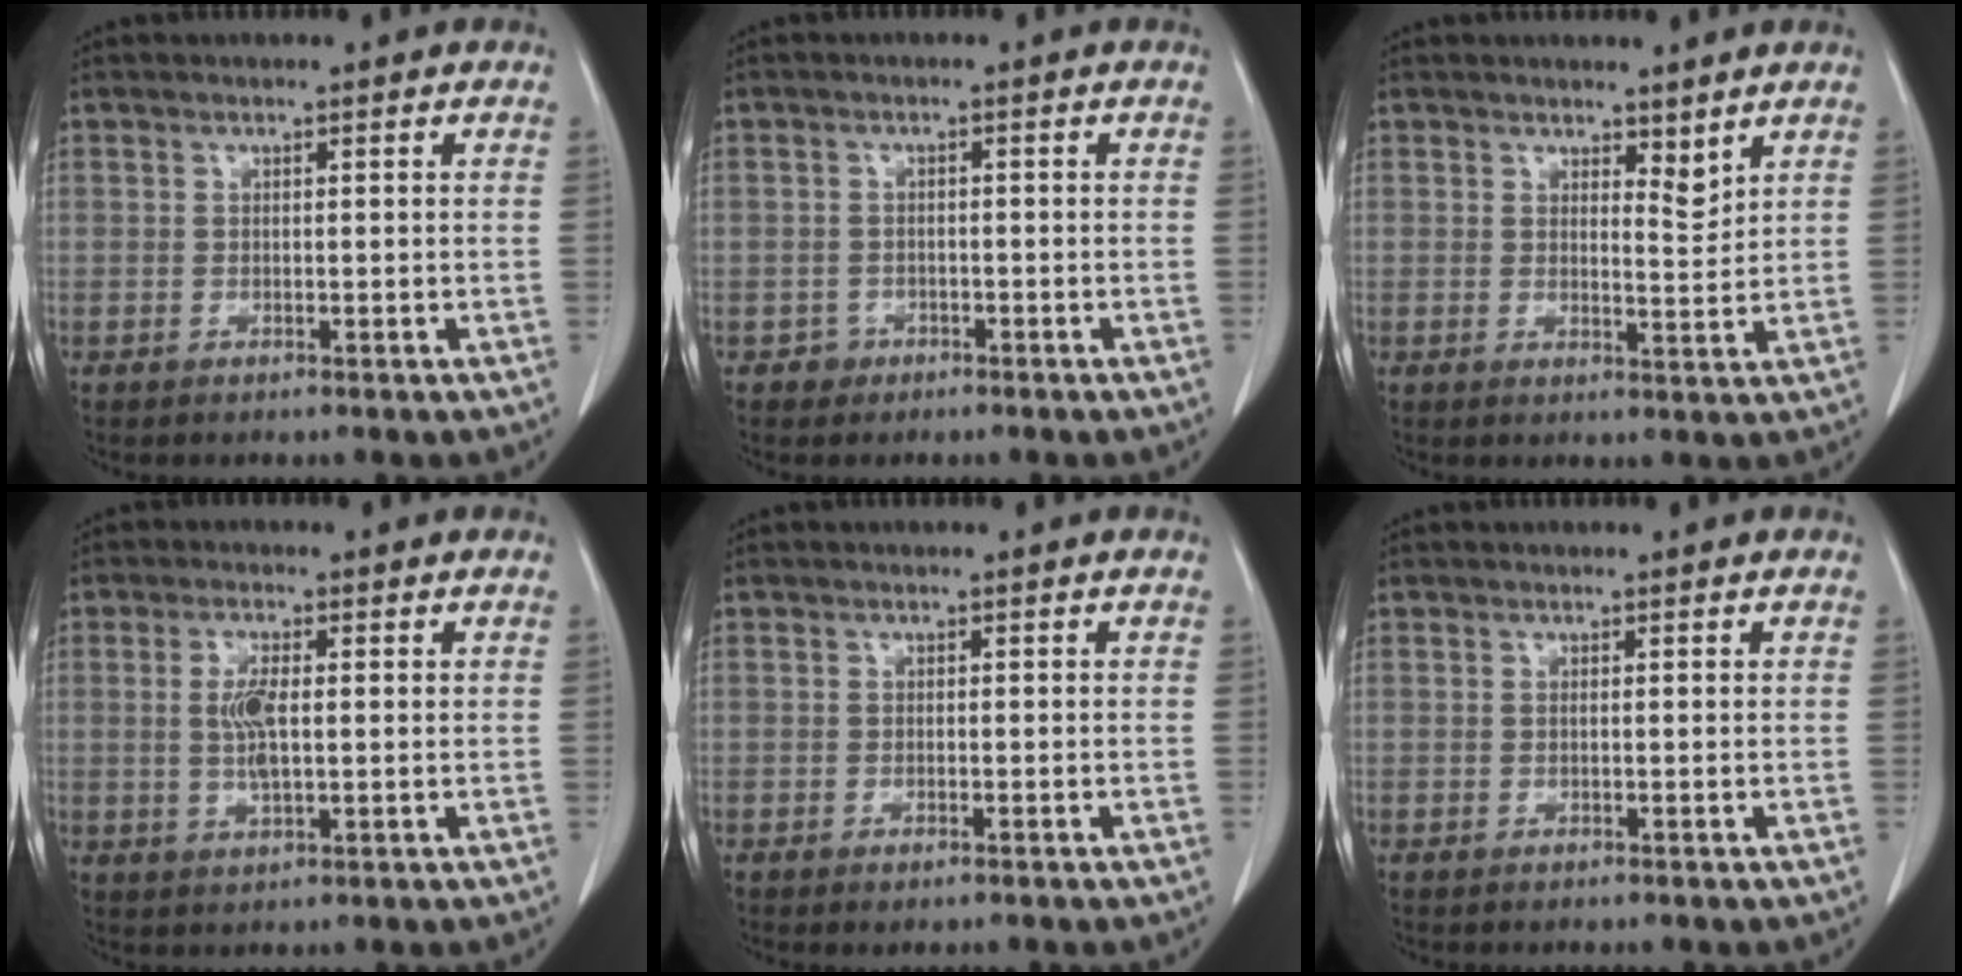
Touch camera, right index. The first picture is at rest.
{"total": 2.0, "force": [-1.1, 1.6, -0.2], "torque": [0.008, 0.011, -0.021]}
{"total": 2.8, "force": [2.3, 0.8, 1.5], "torque": [-0.022, -0.013, 0.039]}
{"total": 4.7, "force": [0.5, 1.4, 4.5], "torque": [-0.095, 0.000, 0.011]}
{"total": 0.9, "force": [-0.6, 0.2, 0.7], "torque": [-0.013, -0.002, -0.006]}
{"total": 0.0}